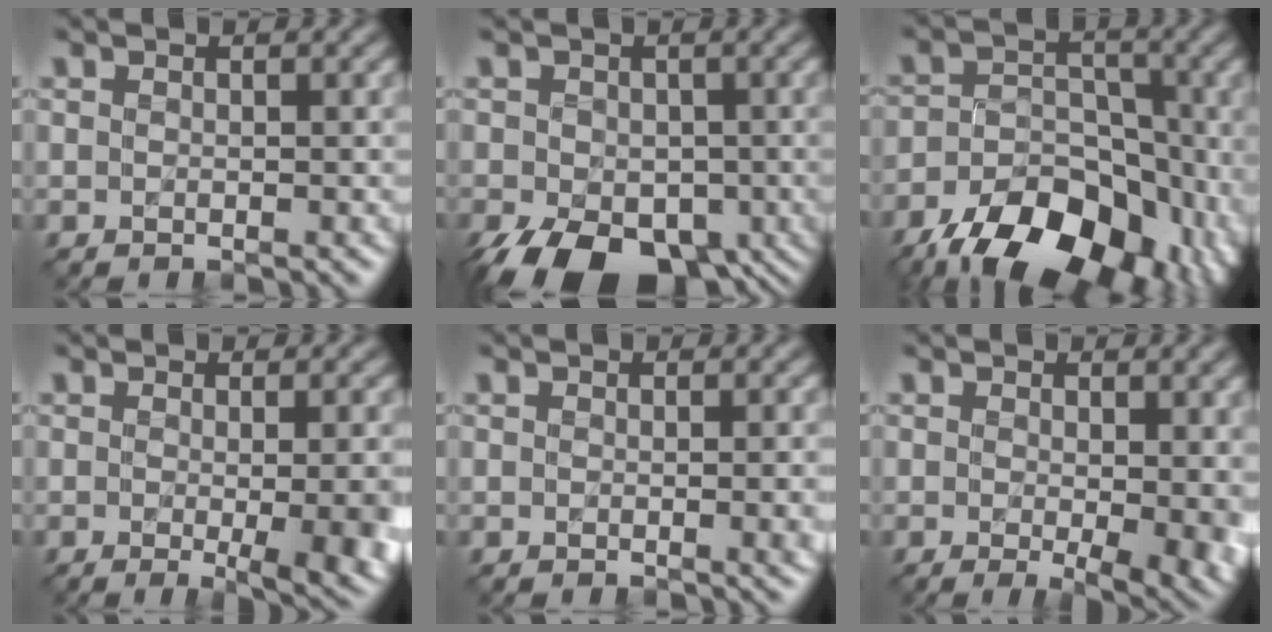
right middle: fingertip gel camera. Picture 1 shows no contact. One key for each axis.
{"total": 11.1, "fx": -5.8, "fy": 6.7, "fz": 6.6, "tx": -0.102, "ty": -0.045, "tz": -0.087}
{"total": 14.8, "fx": -8.5, "fy": 8.2, "fz": 9.0, "tx": -0.138, "ty": -0.024, "tz": -0.137}
{"total": 6.6, "fx": -1.0, "fy": 2.1, "fz": 6.2, "tx": -0.063, "ty": -0.016, "tz": -0.004}
{"total": 2.3, "fx": -0.2, "fy": 0.9, "fz": 2.2, "tx": -0.012, "ty": -0.002, "tz": 0.002}
{"total": 5.5, "fx": -0.8, "fy": 2.0, "fz": 5.0, "tx": -0.058, "ty": -0.014, "tz": -0.009}